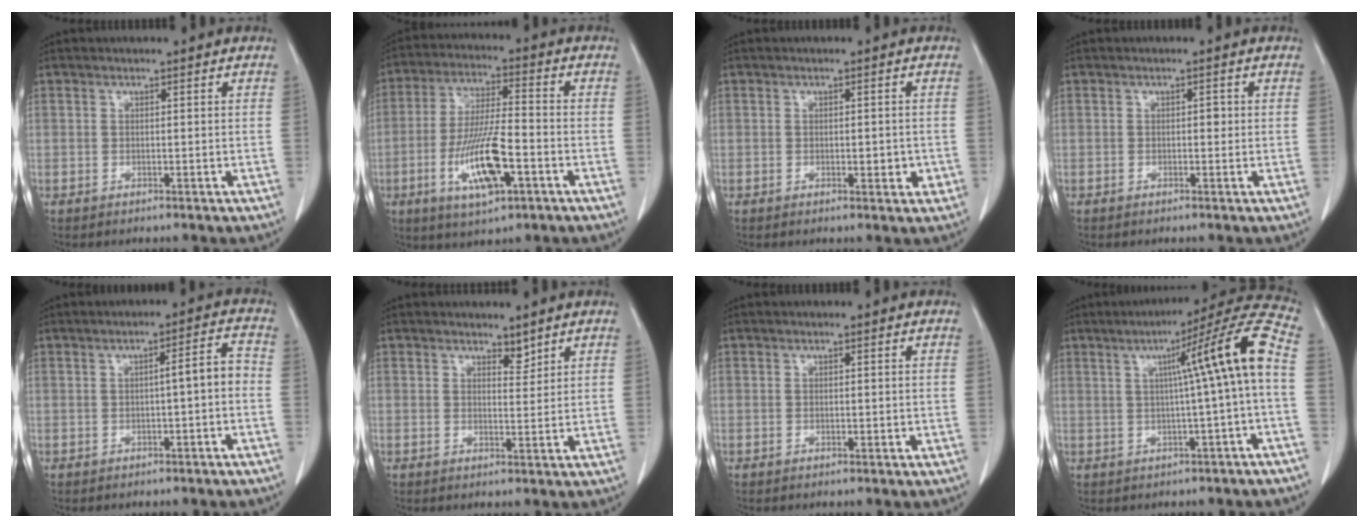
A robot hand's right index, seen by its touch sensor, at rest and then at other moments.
{"total": 12.9, "force": [-4.5, 3.2, 11.7], "torque": [-0.233, -0.007, -0.076]}
{"total": 3.2, "force": [-0.6, 1.5, 2.8], "torque": [-0.039, 0.002, -0.003]}
{"total": 1.5, "force": [0.0, 0.8, 1.2], "torque": [-0.022, 0.009, 0.000]}
{"total": 4.8, "force": [-0.6, 0.9, 4.6], "torque": [-0.069, 0.022, -0.005]}
{"total": 2.3, "force": [1.9, 1.0, 0.9], "torque": [-0.016, -0.004, 0.035]}
{"total": 1.1, "force": [-0.2, 0.6, 0.9], "torque": [-0.021, 0.000, 0.000]}
{"total": 12.9, "force": [0.7, -1.0, 12.9], "torque": [-0.176, 0.031, 0.008]}